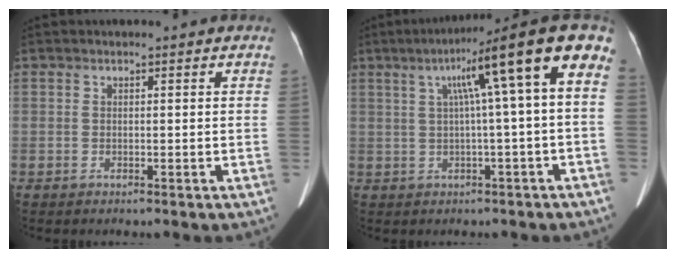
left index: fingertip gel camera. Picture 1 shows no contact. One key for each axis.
{"total": 11.7, "fx": 3.0, "fy": -0.6, "fz": 11.3, "tx": -0.151, "ty": 0.039, "tz": 0.036}